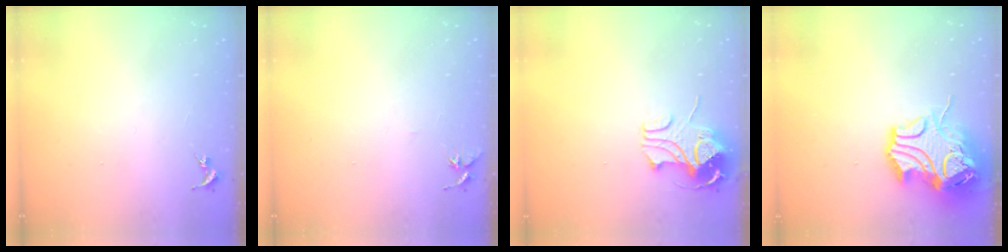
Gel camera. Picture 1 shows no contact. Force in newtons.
{"total": 4.9, "press": 4.8, "slide": 0.5}
{"total": 10.3, "press": 10.2, "slide": 0.9}
{"total": 17.6, "press": 17.4, "slide": 2.5}